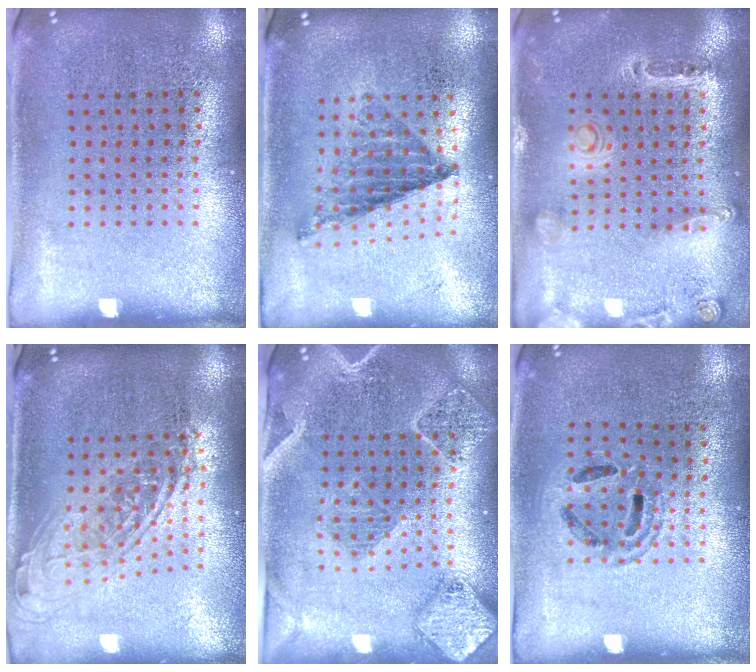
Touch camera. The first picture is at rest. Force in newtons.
{"total": 0.8, "press": 0.8, "slide": 0.0}
{"total": 0.8, "press": 0.7, "slide": 0.3}
{"total": 1.9, "press": 1.4, "slide": 1.2}
{"total": 2.4, "press": 2.2, "slide": 0.9}
{"total": 1.1, "press": 1.1, "slide": 0.3}